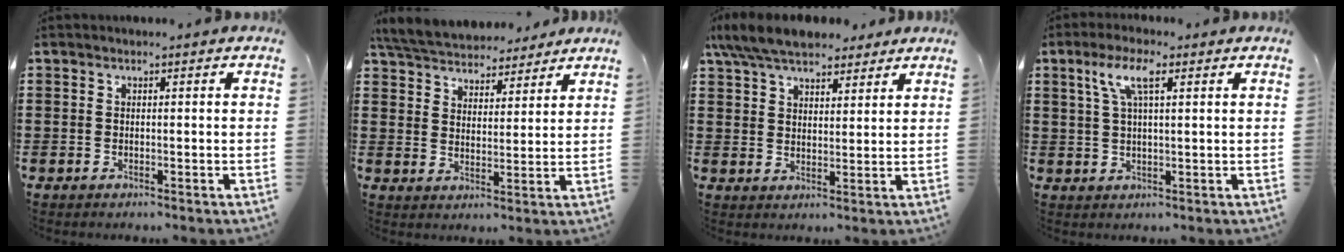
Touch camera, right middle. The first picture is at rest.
{"total": 6.3, "force": [6.2, 1.3, 0.5], "torque": [-0.041, -0.030, 0.113]}
{"total": 7.5, "force": [6.7, 2.0, 2.8], "torque": [-0.077, -0.007, 0.126]}
{"total": 5.8, "force": [2.7, 1.4, 5.0], "torque": [-0.106, 0.011, 0.043]}